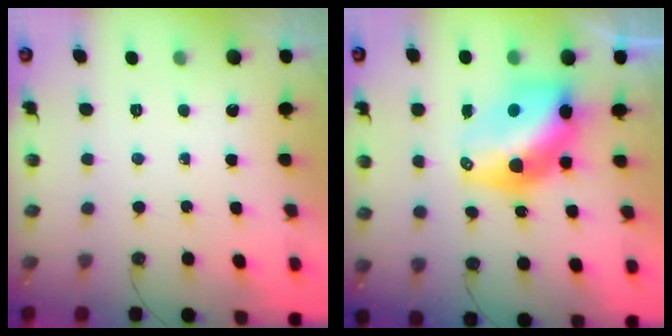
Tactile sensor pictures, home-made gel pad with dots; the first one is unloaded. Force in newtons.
{"total": 13.8, "press": 13.7, "slide": 1.1}